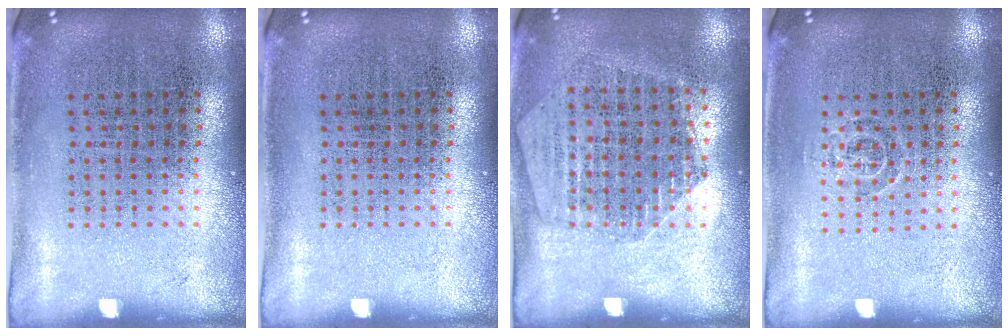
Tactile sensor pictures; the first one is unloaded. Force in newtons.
{"total": 0.0}
{"total": 1.5, "press": 1.5, "slide": 0.0}
{"total": 0.7, "press": 0.6, "slide": 0.5}